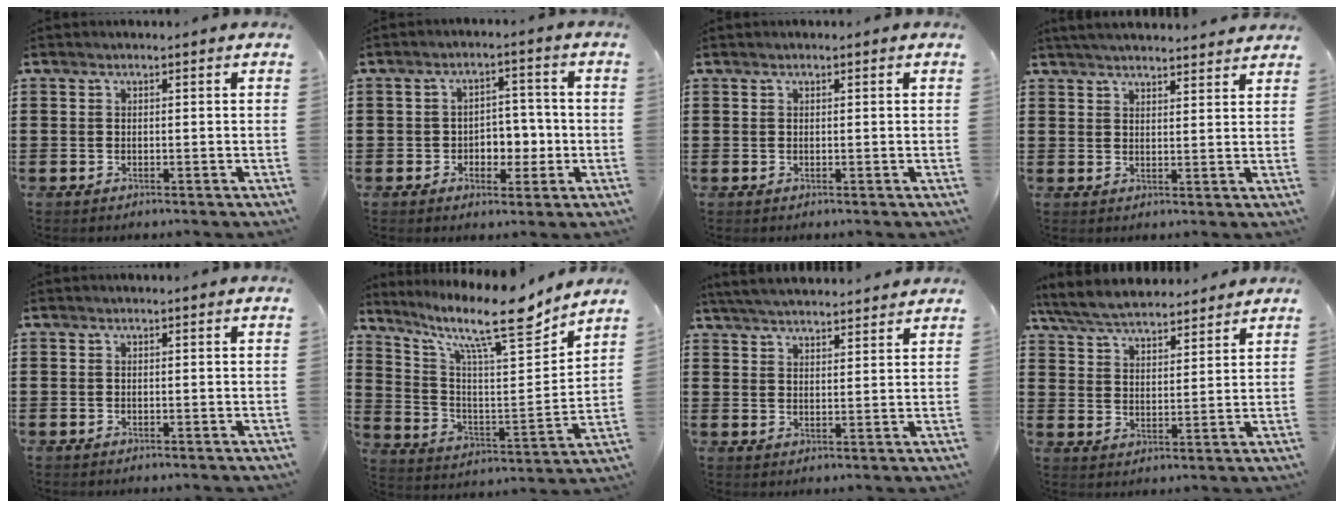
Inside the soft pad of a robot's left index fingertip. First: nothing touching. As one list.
[{"total": 4.7, "force": [-1.2, 3.6, 2.7], "torque": [-0.044, 0.003, -0.030]}, {"total": 0.0}, {"total": 3.4, "force": [3.4, -0.2, 0.6], "torque": [-0.021, -0.010, 0.062]}, {"total": 0.0}, {"total": 14.2, "force": [10.6, 2.8, 9.0], "torque": [-0.177, -0.063, 0.171]}, {"total": 4.3, "force": [4.2, -0.1, 0.8], "torque": [-0.030, -0.016, 0.077]}, {"total": 6.4, "force": [6.0, 1.2, 1.8], "torque": [-0.061, -0.022, 0.109]}]